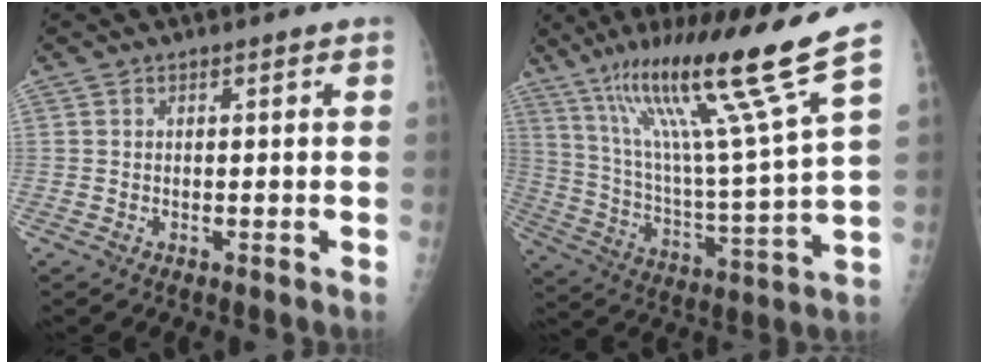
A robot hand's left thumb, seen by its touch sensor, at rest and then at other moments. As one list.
[{"total": 22.0, "force": [14.6, -0.6, 16.4], "torque": [-0.255, -0.077, 0.253]}]